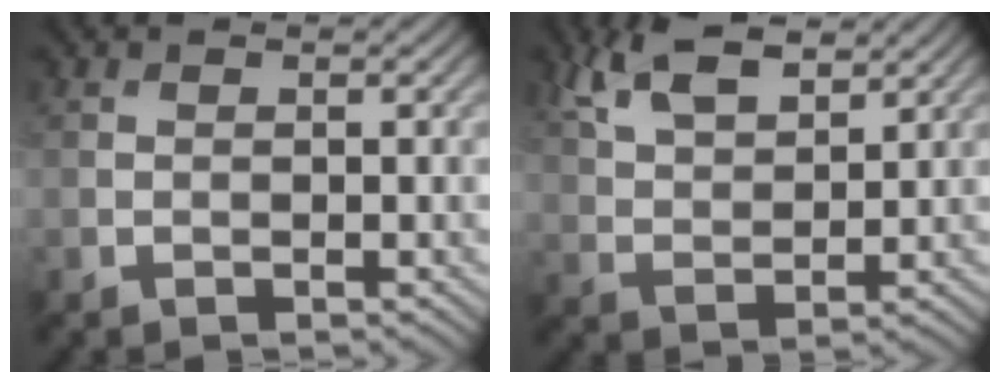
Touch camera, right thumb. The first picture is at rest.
{"total": 7.5, "force": [4.9, 3.0, 4.8], "torque": [-0.116, 0.007, 0.101]}